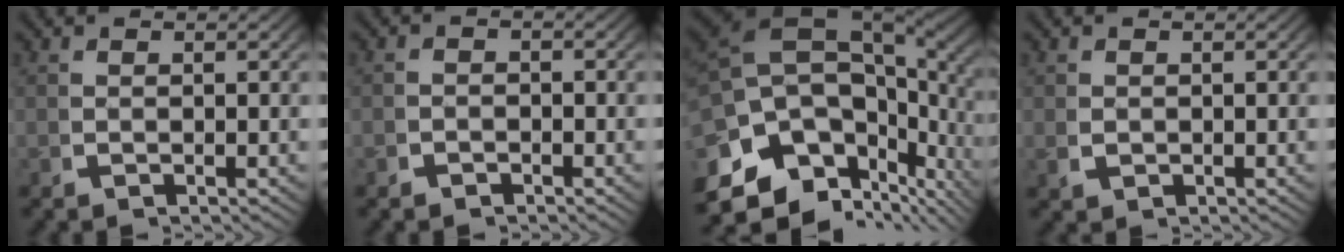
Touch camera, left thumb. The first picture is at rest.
{"total": 1.4, "force": [-1.1, 0.8, 0.2], "torque": [-0.002, -0.006, -0.021]}
{"total": 18.6, "force": [0.8, 12.8, 13.4], "torque": [-0.239, -0.019, 0.007]}
{"total": 1.4, "force": [0.1, 1.2, 0.7], "torque": [-0.017, -0.006, 0.007]}